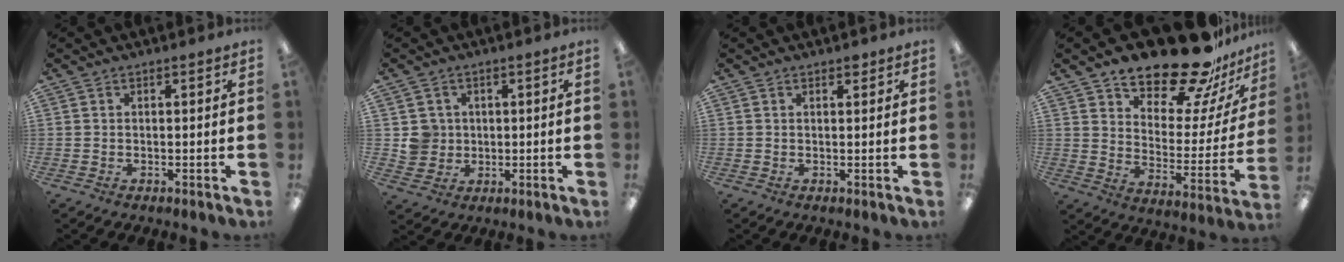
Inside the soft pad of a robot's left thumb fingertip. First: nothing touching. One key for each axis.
{"total": 4.8, "fx": 0.9, "fy": 4.7, "fz": 0.5, "tx": -0.009, "ty": 0.006, "tz": 0.016}
{"total": 1.3, "fx": 1.1, "fy": 0.4, "fz": 0.6, "tx": 0.002, "ty": -0.007, "tz": 0.016}
{"total": 21.3, "fx": 18.3, "fy": 6.6, "fz": 8.8, "tx": -0.132, "ty": -0.138, "tz": 0.310}